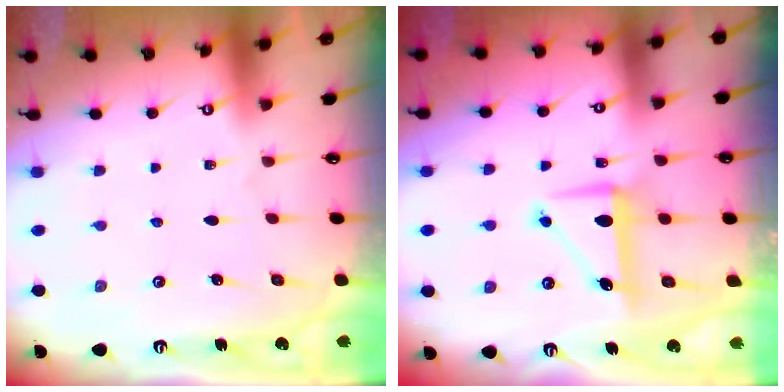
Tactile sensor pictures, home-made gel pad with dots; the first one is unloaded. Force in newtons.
{"total": 8.3, "press": 8.3, "slide": 0.2}